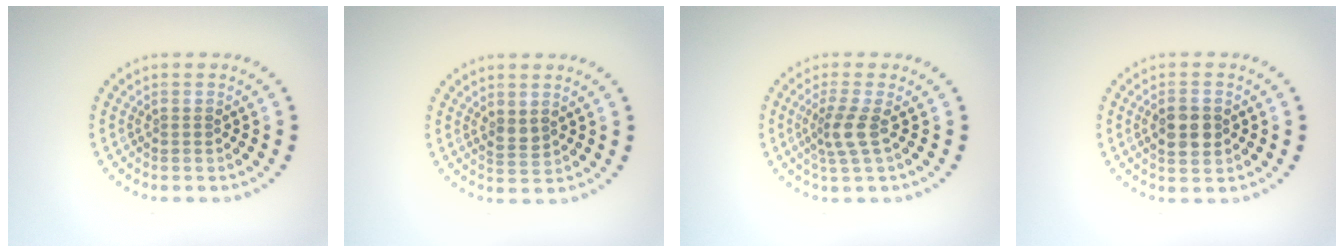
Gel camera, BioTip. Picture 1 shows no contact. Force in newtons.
{"total": 1.3, "press": 1.2, "slide": 0.5}
{"total": 2.4, "press": 1.8, "slide": 1.6}
{"total": 3.2, "press": 3.2, "slide": 0.2}